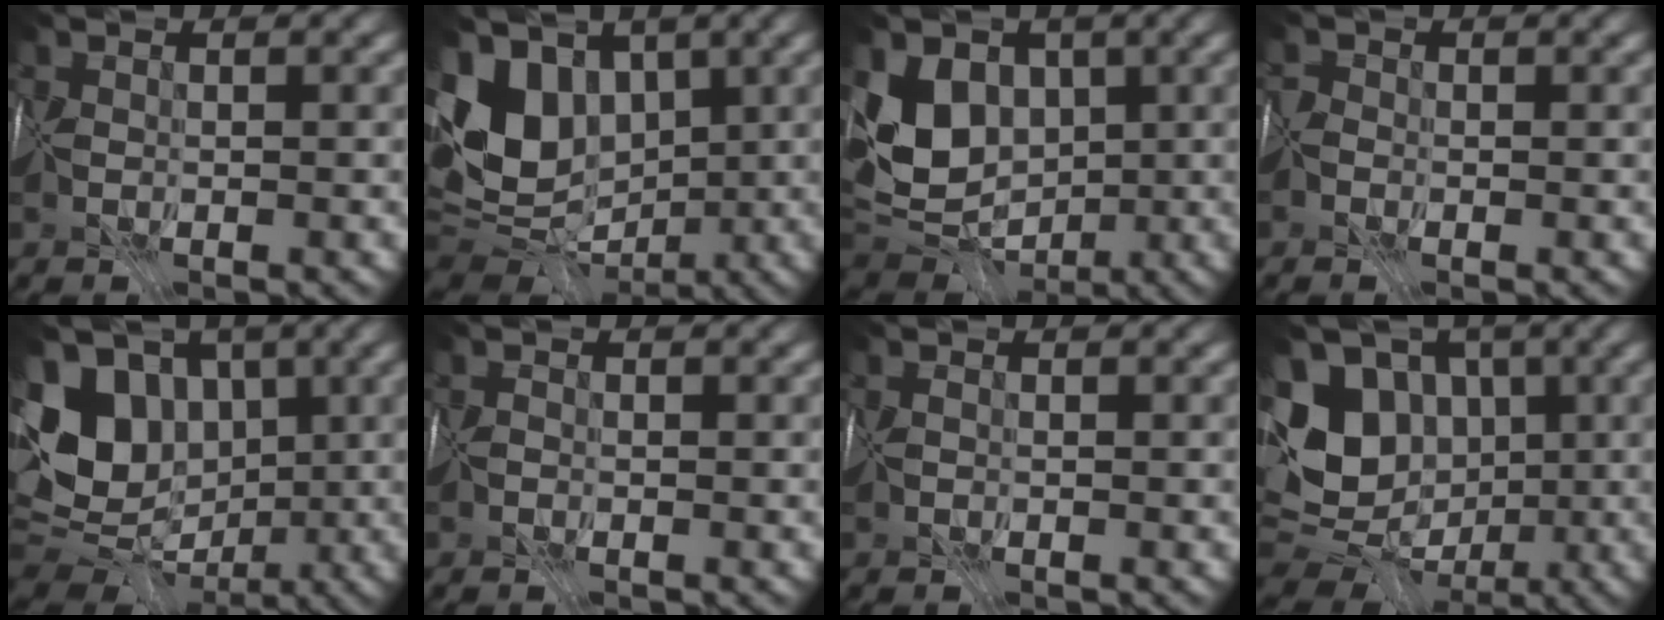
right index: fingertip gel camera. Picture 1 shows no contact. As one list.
[{"total": 8.5, "force": [1.9, 6.2, 5.5], "torque": [-0.119, 0.003, 0.023]}, {"total": 5.9, "force": [1.7, 4.8, 3.0], "torque": [-0.066, -0.010, 0.026]}, {"total": 1.1, "force": [-0.4, -0.5, -0.9], "torque": [0.013, 0.008, -0.016]}, {"total": 10.0, "force": [1.3, 7.9, 6.0], "torque": [-0.122, 0.012, 0.022]}, {"total": 0.8, "force": [-0.2, -0.5, -0.6], "torque": [0.010, 0.004, -0.003]}, {"total": 0.0}, {"total": 10.1, "force": [0.4, 8.5, 5.4], "torque": [-0.108, 0.010, 0.011]}]